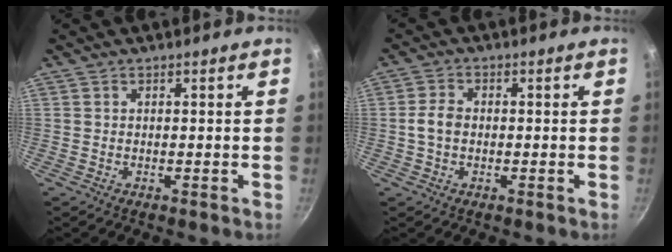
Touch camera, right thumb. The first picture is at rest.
{"total": 3.7, "force": [-0.3, 2.7, 2.6], "torque": [-0.048, 0.014, -0.011]}